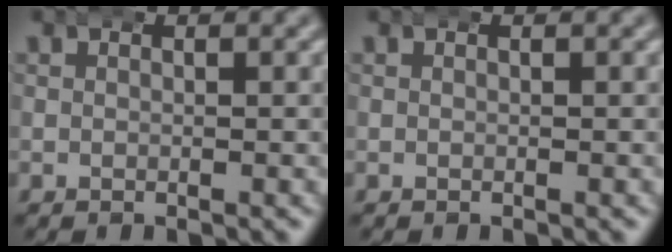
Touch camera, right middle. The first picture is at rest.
{"total": 0.0}